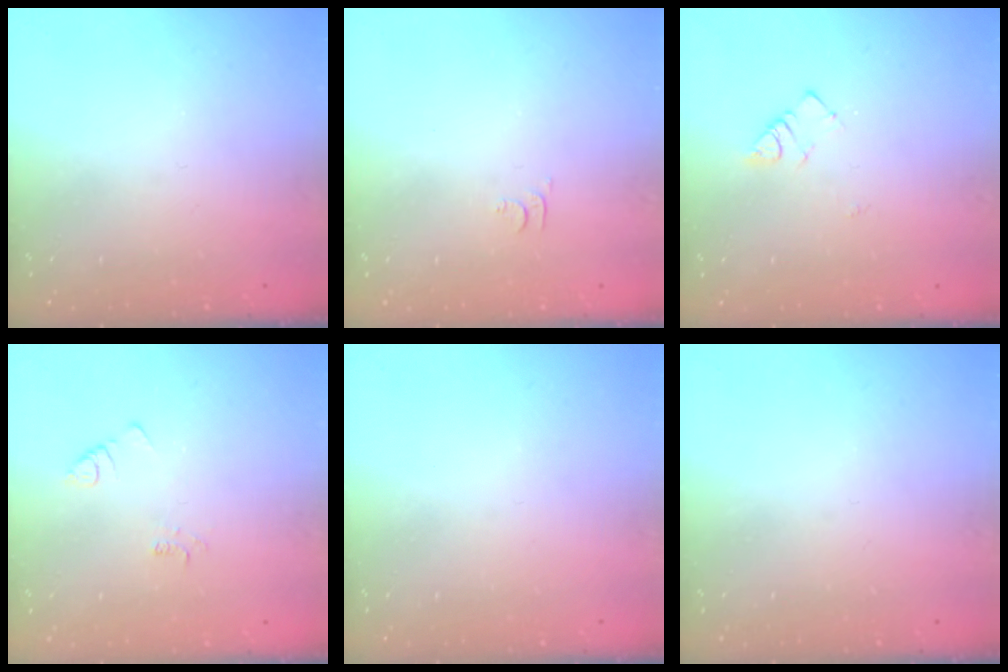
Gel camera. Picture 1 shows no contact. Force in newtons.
{"total": 4.6, "press": 4.6, "slide": 0.6}
{"total": 2.8, "press": 2.7, "slide": 0.4}
{"total": 2.1, "press": 2.1, "slide": 0.4}
{"total": 0.0}
{"total": 0.0}